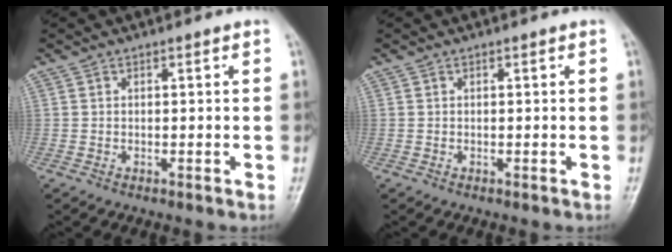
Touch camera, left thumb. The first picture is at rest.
{"total": 0.0}